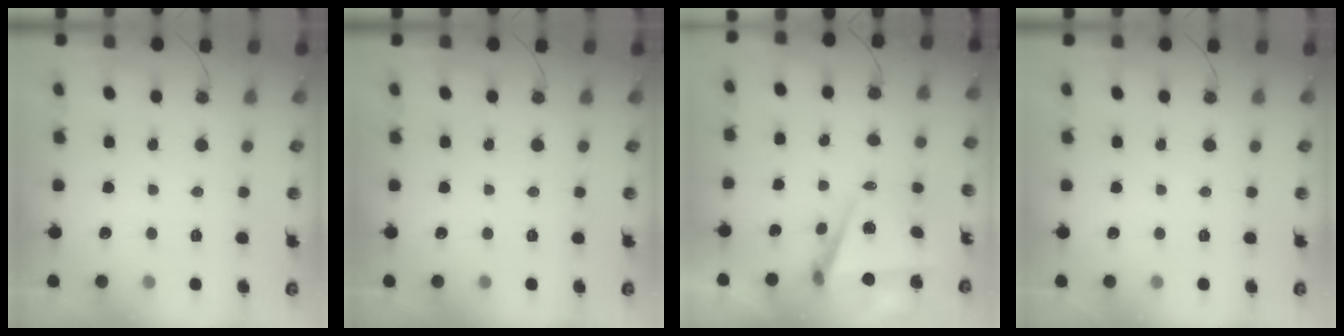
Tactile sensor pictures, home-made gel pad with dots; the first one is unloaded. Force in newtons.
{"total": 0.0}
{"total": 7.1, "press": 5.7, "slide": 4.3}
{"total": 0.0}